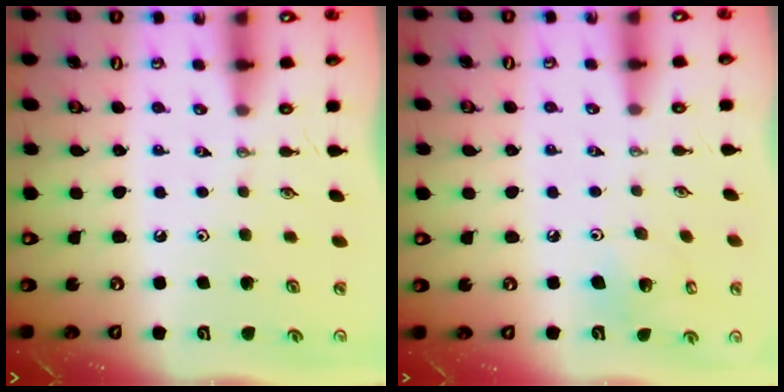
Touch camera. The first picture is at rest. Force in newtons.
{"total": 6.8, "press": 6.3, "slide": 2.4}